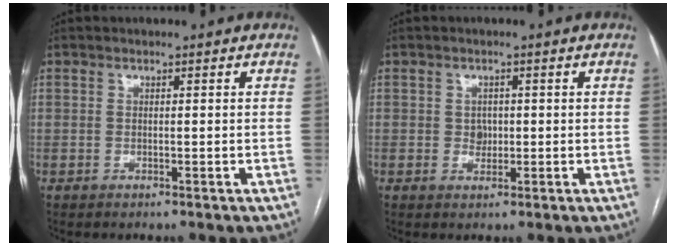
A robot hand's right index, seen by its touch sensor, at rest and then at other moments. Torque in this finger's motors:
{"motor_torque": [0.60, 0.24, -0.01, 0.02]}